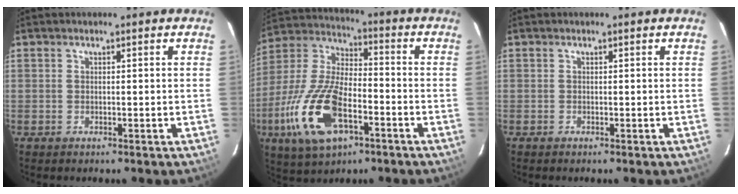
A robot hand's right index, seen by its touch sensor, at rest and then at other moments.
{"total": 19.3, "force": [-7.7, 9.0, 15.2], "torque": [-0.337, -0.014, -0.143]}
{"total": 0.0}